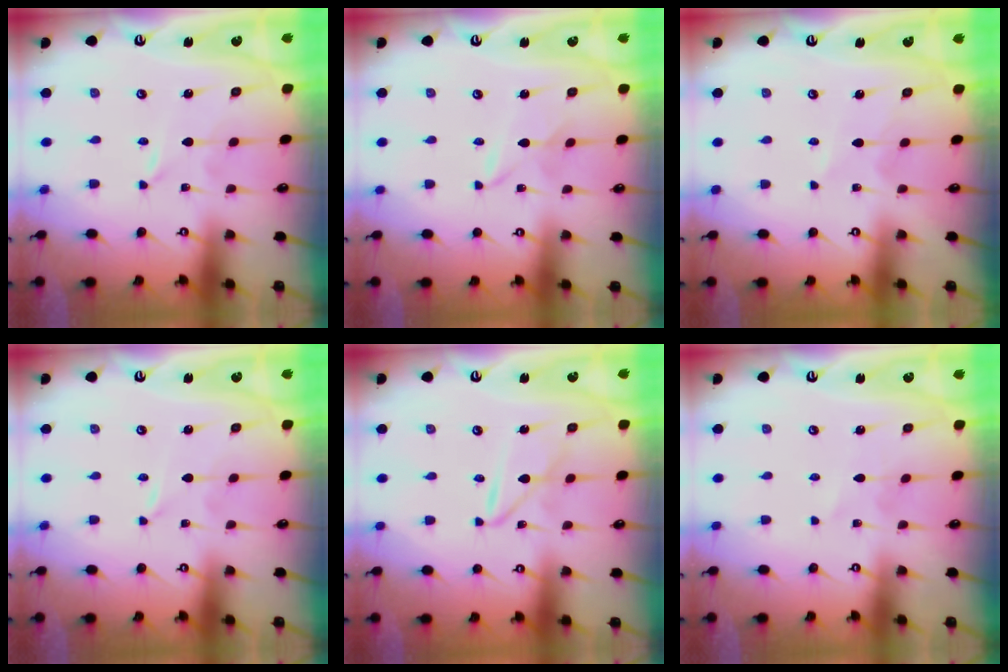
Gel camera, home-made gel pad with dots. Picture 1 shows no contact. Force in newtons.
{"total": 2.1, "press": 2.1, "slide": 0.3}
{"total": 1.6, "press": 1.5, "slide": 0.3}
{"total": 0.0}
{"total": 6.6, "press": 6.6, "slide": 0.6}
{"total": 1.4, "press": 1.4, "slide": 0.1}